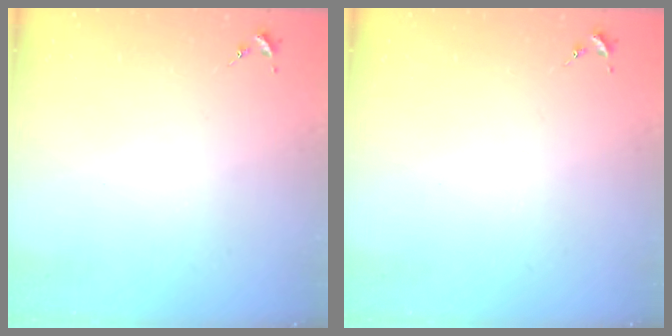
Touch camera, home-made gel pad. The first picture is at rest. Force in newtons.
{"total": 0.0}